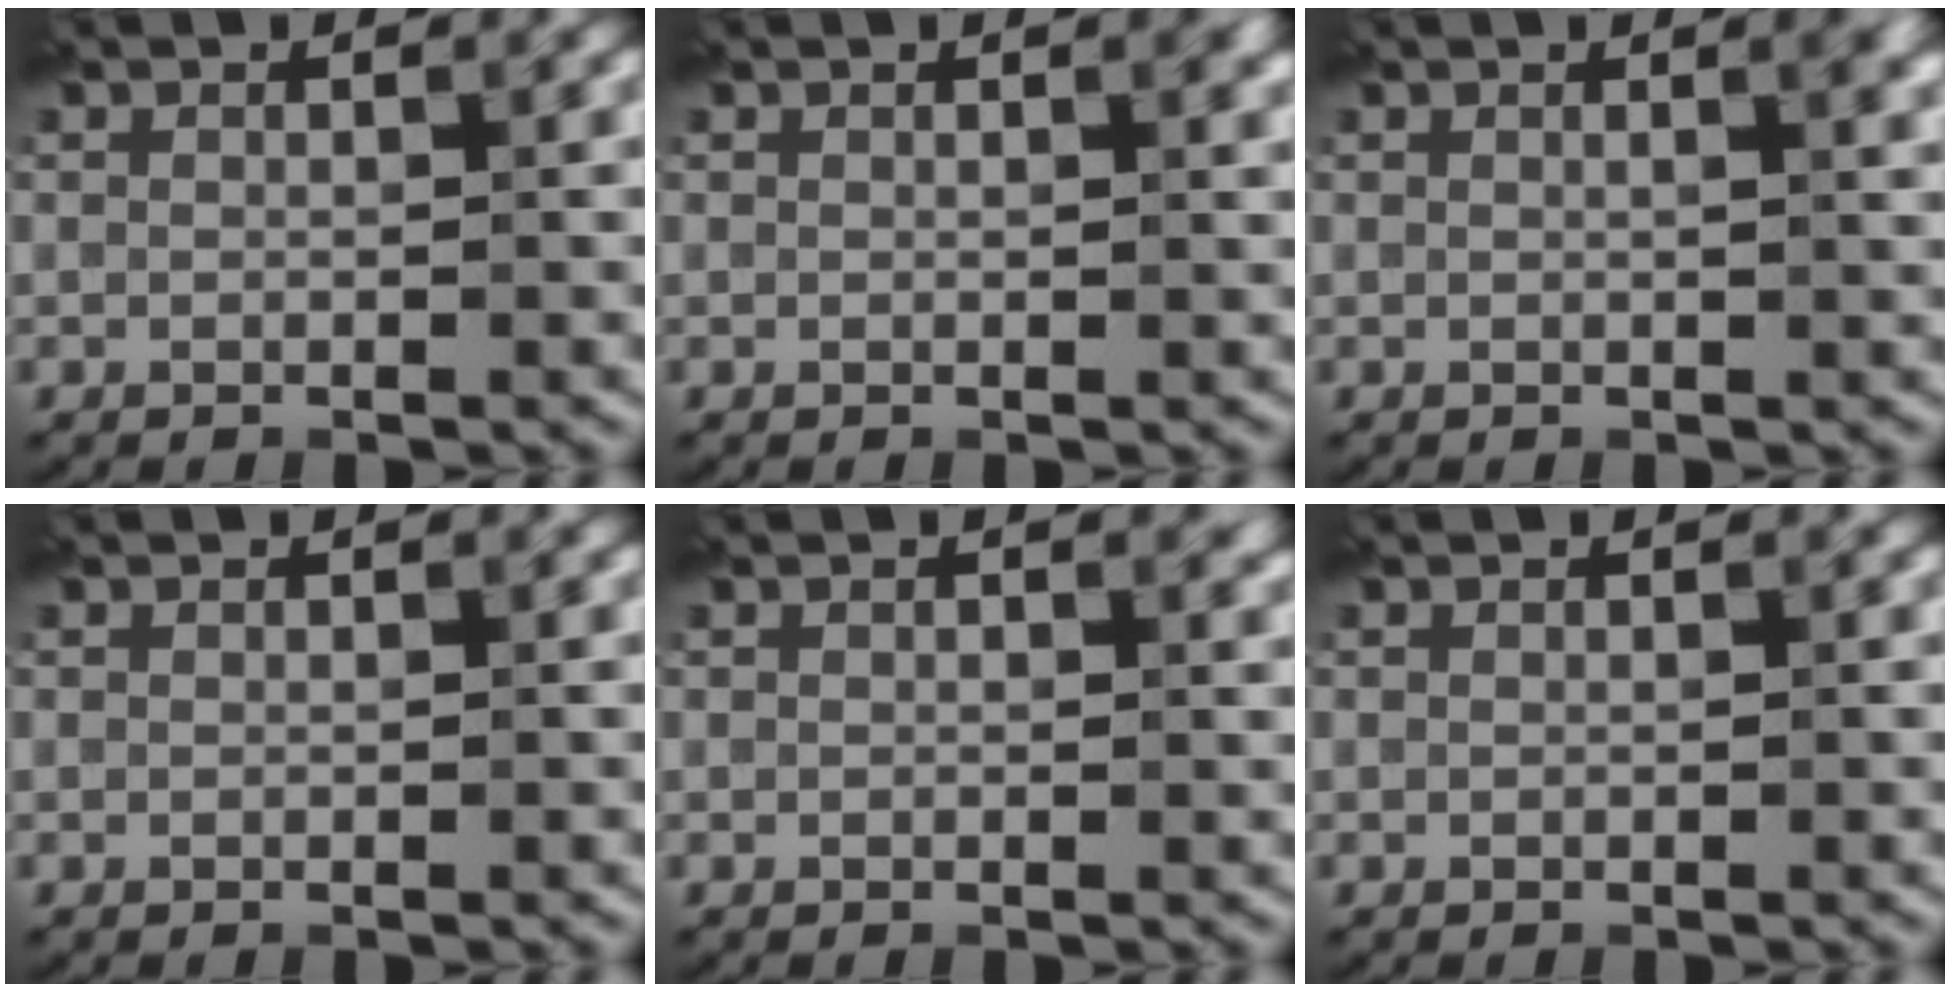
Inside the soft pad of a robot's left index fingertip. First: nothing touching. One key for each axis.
{"total": 1.3, "fx": 0.7, "fy": 0.3, "fz": 1.1, "tx": -0.012, "ty": 0.001, "tz": 0.009}
{"total": 2.9, "fx": 1.0, "fy": 1.1, "fz": 2.4, "tx": -0.012, "ty": 0.009, "tz": 0.005}
{"total": 0.0}
{"total": 0.9, "fx": 0.3, "fy": 0.5, "fz": 0.7, "tx": -0.007, "ty": -0.002, "tz": 0.003}
{"total": 0.0}